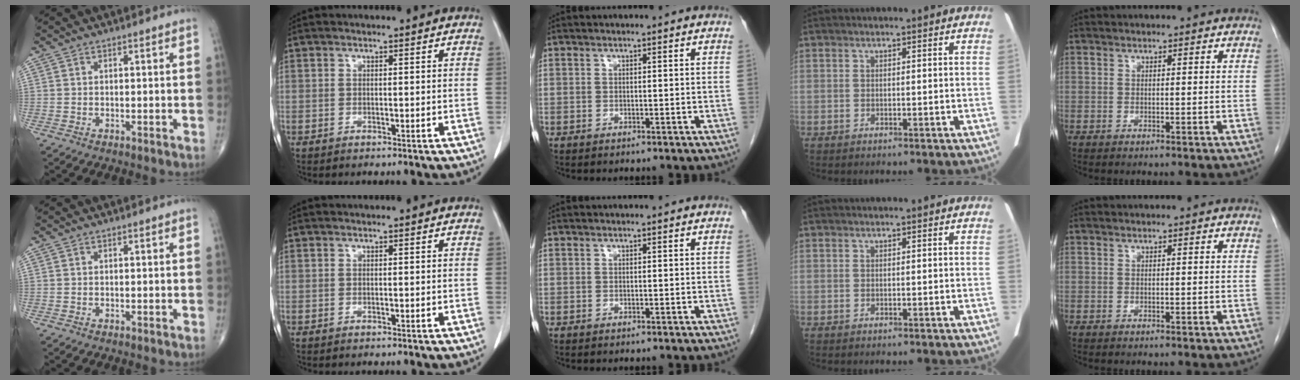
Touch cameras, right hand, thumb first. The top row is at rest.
{}